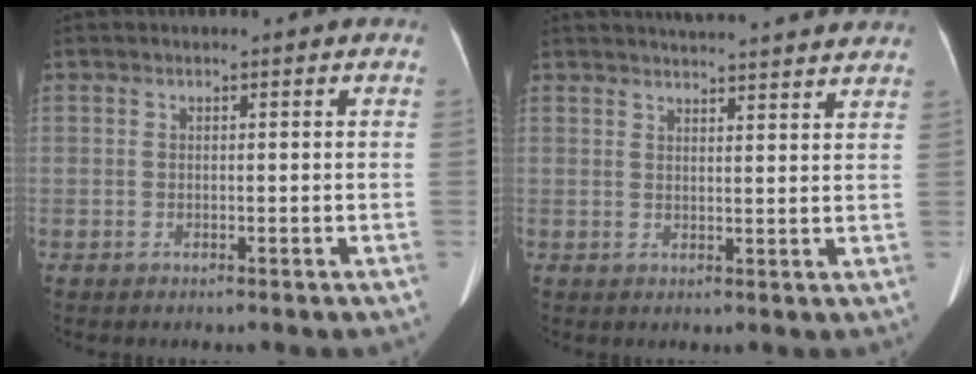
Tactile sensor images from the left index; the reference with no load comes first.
{"total": 13.7, "force": [12.8, 0.8, 4.8], "torque": [-0.061, 0.015, 0.151]}